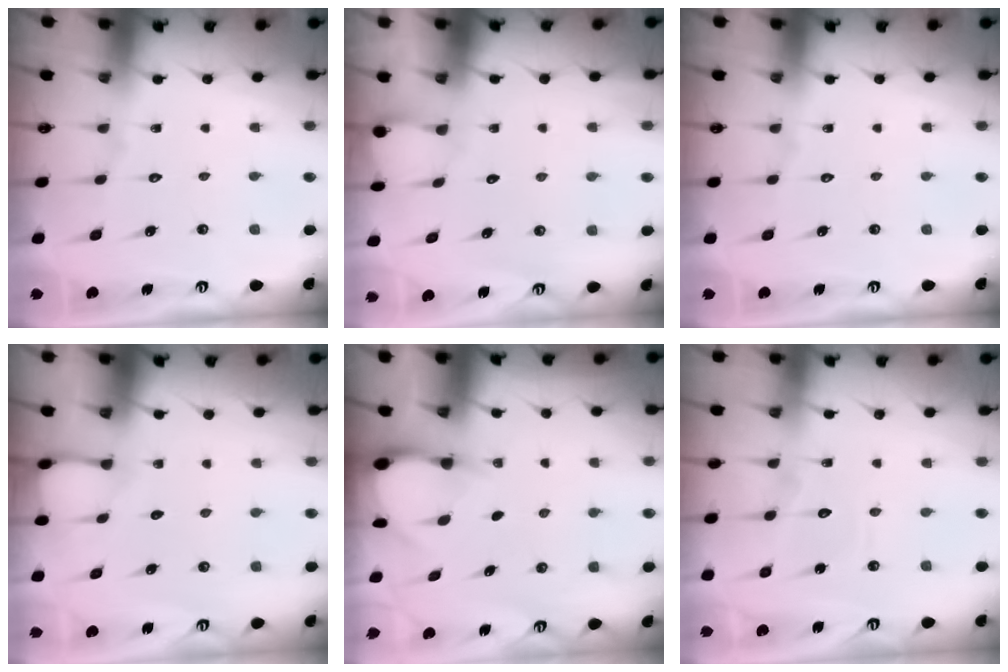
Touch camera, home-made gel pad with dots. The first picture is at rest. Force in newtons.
{"total": 2.0, "press": 2.0, "slide": 0.2}
{"total": 0.0}
{"total": 3.6, "press": 3.6, "slide": 0.3}
{"total": 2.9, "press": 2.9, "slide": 0.4}
{"total": 5.1, "press": 5.0, "slide": 0.5}